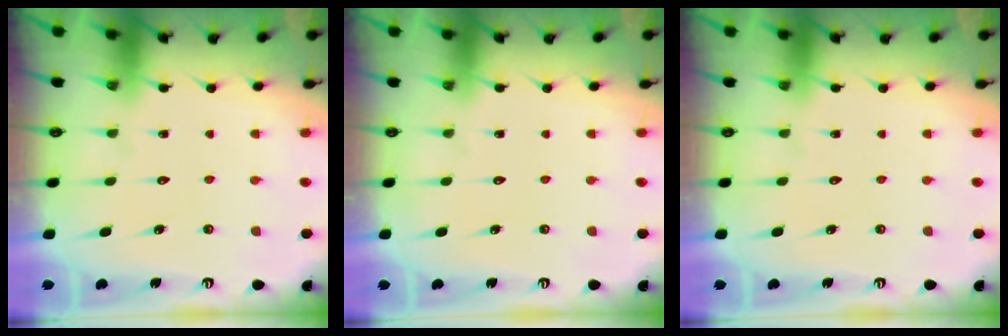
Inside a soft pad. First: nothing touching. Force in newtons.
{"total": 0.0}
{"total": 0.0}